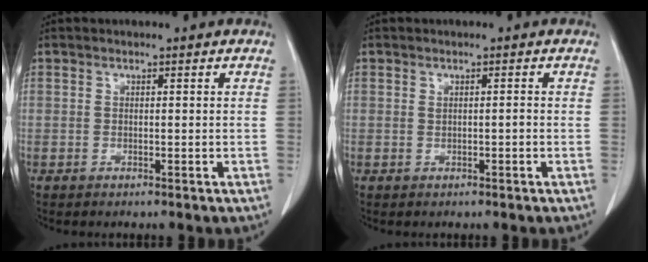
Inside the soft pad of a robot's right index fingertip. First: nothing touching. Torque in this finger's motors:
{"motor_torque": [0.01, 0.01, 0.03, 0.01]}